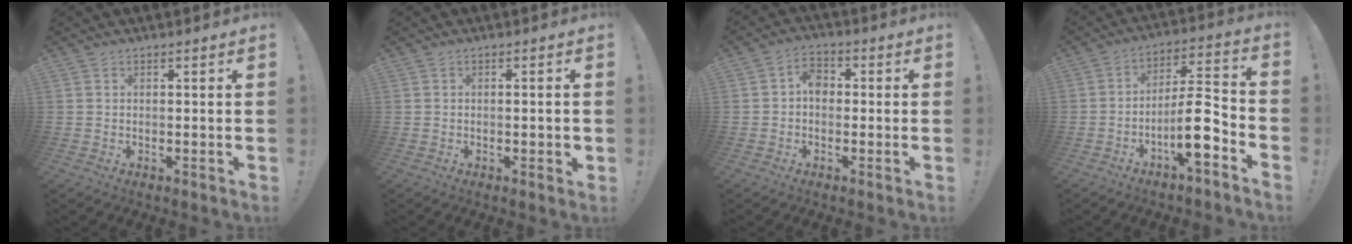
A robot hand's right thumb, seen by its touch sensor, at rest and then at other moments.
{"total": 1.6, "force": [-0.5, 0.4, 1.5], "torque": [-0.021, 0.003, -0.010]}
{"total": 5.1, "force": [-0.3, 3.8, 3.5], "torque": [-0.055, 0.012, -0.005]}
{"total": 12.9, "force": [-5.6, 3.6, 11.0], "torque": [-0.173, 0.029, -0.093]}